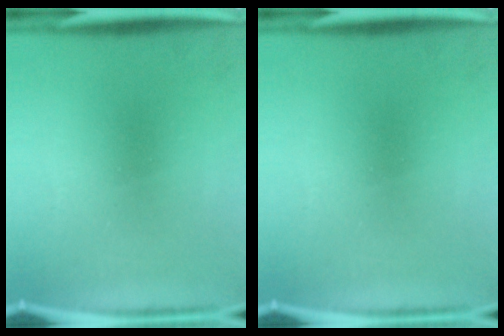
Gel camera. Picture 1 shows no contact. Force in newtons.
{"total": 0.0}